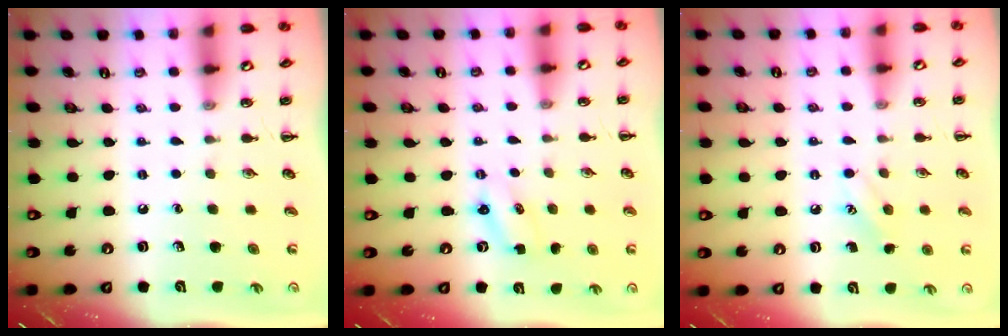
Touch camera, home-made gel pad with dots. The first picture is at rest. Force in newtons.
{"total": 2.4, "press": 2.4, "slide": 0.6}
{"total": 7.8, "press": 7.7, "slide": 1.6}